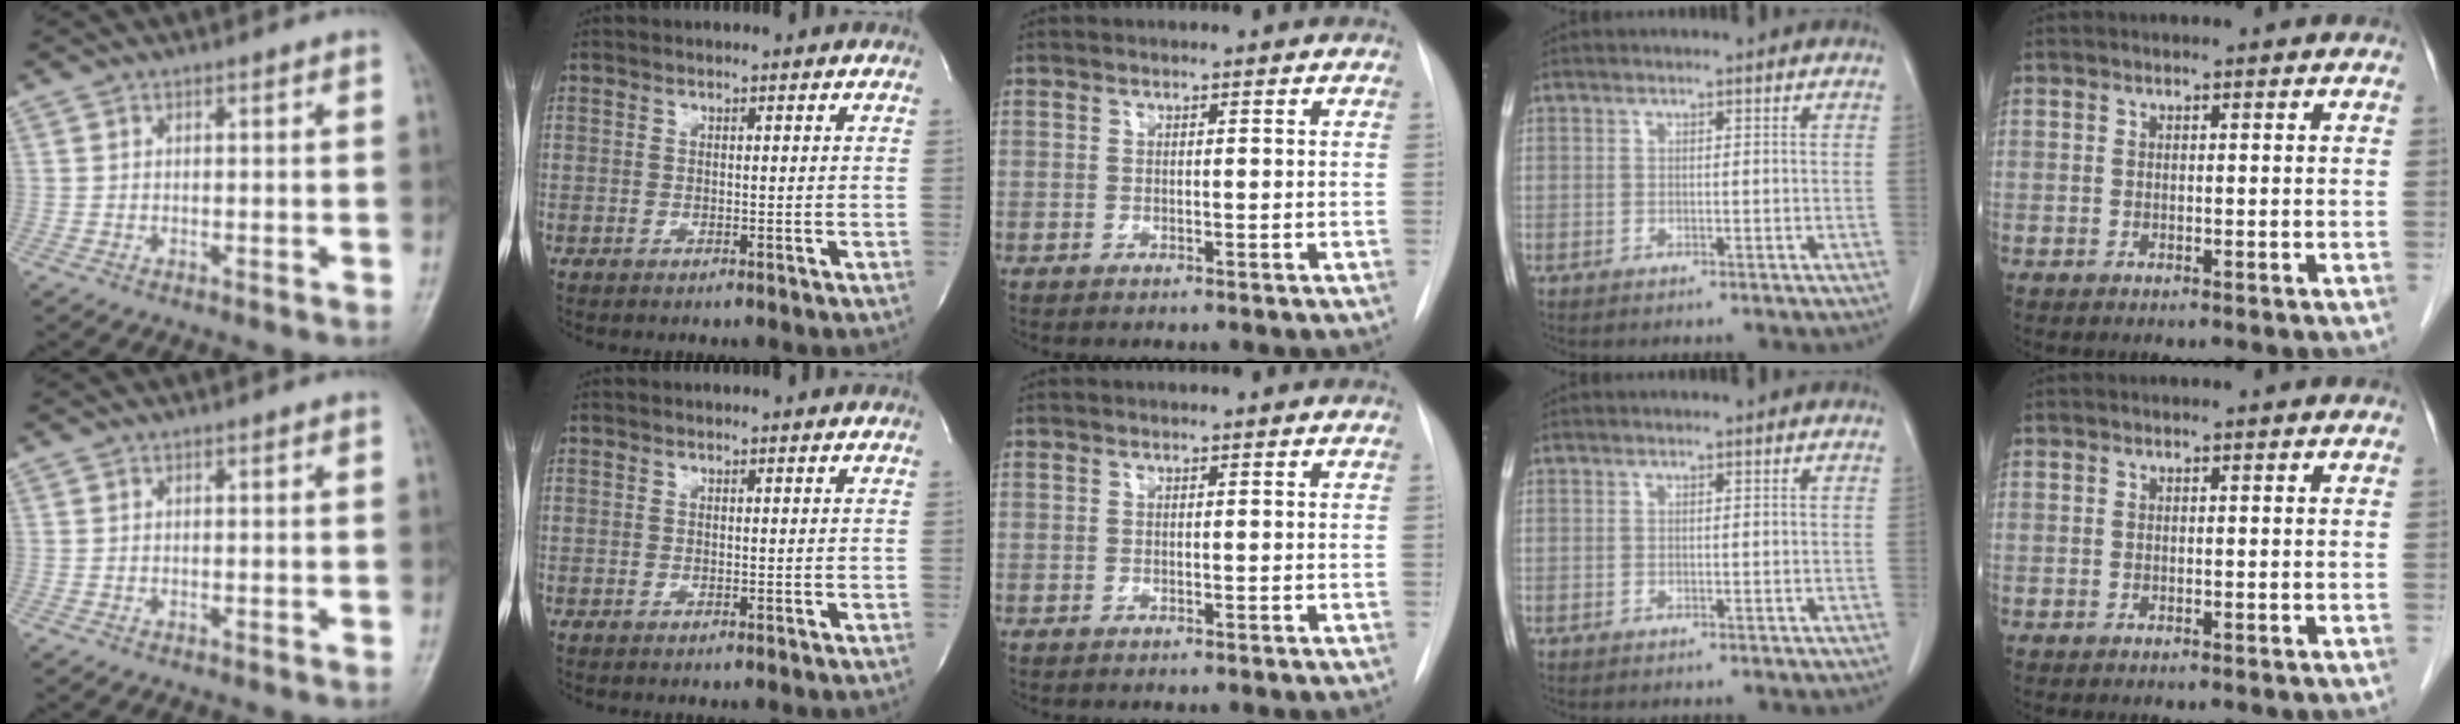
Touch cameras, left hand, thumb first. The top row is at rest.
{}